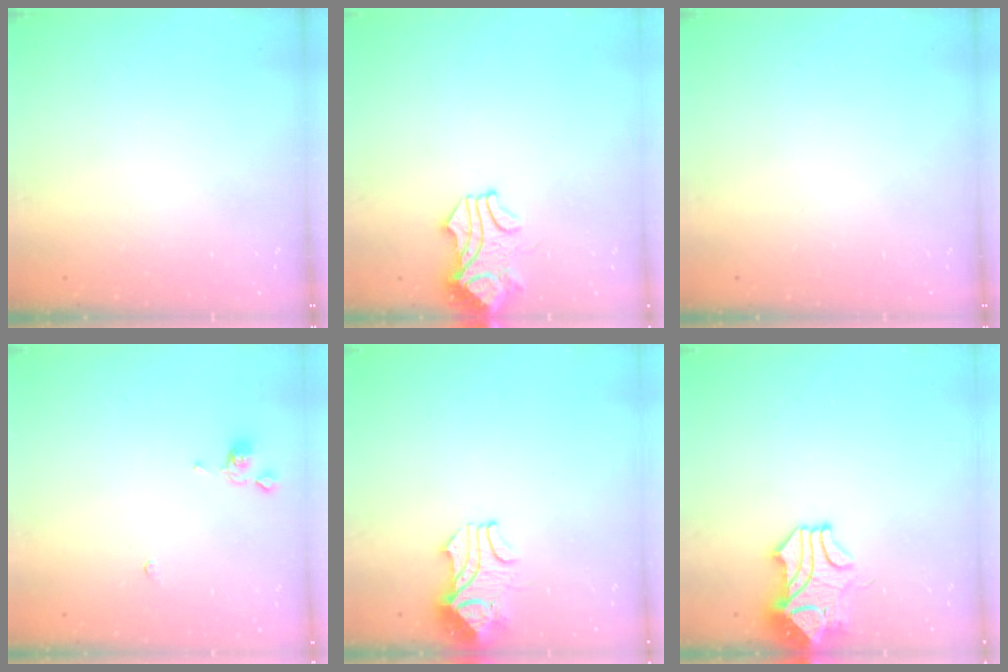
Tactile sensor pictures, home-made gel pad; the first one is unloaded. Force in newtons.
{"total": 1.8, "press": 1.6, "slide": 0.8}
{"total": 0.0}
{"total": 0.6, "press": 0.4, "slide": 0.4}
{"total": 2.3, "press": 2.1, "slide": 0.8}
{"total": 2.7, "press": 2.4, "slide": 1.1}